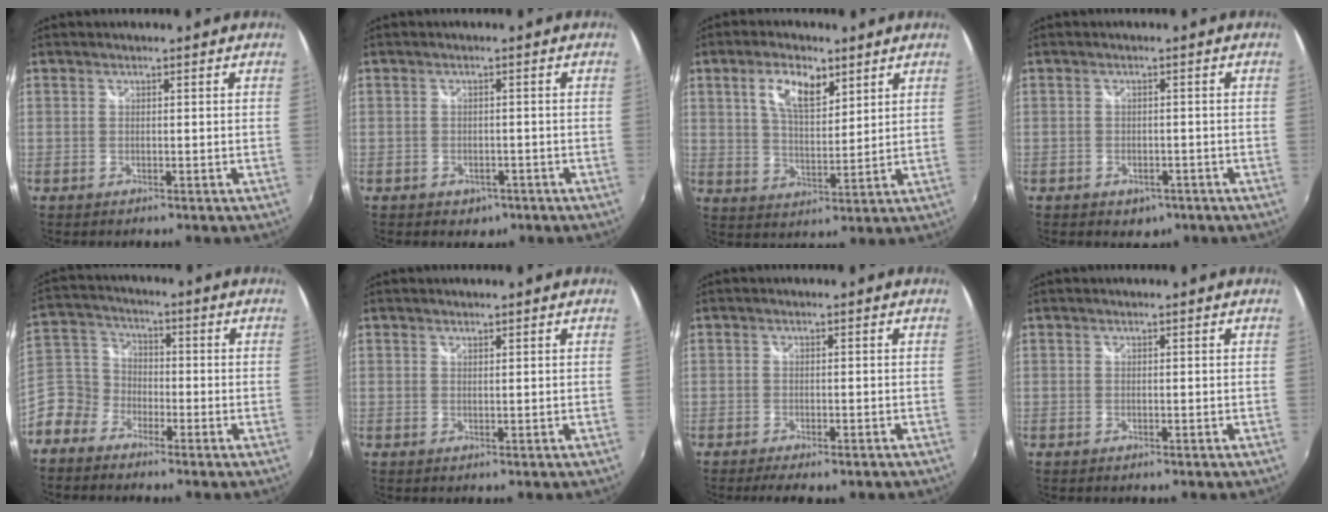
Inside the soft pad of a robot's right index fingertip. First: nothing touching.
{"total": 3.5, "force": [-1.8, 2.7, 1.2], "torque": [-0.028, -0.004, -0.020]}
{"total": 8.4, "force": [4.4, 3.7, 6.2], "torque": [-0.113, 0.009, 0.080]}
{"total": 4.1, "force": [-2.3, 3.0, 1.6], "torque": [-0.035, -0.008, -0.025]}
{"total": 10.4, "force": [-6.2, 7.9, 2.5], "torque": [-0.078, 0.026, -0.141]}
{"total": 0.6, "force": [0.6, 0.0, 0.1], "torque": [-0.001, -0.001, 0.011]}
{"total": 4.2, "force": [-3.3, 1.3, 2.3], "torque": [-0.056, -0.016, -0.052]}
{"total": 0.0}